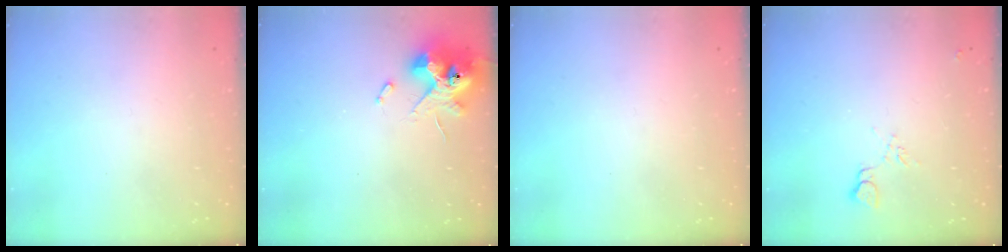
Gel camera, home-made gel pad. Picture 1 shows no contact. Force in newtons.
{"total": 12.1, "press": 12.0, "slide": 1.5}
{"total": 0.0}
{"total": 7.0, "press": 7.0, "slide": 0.6}